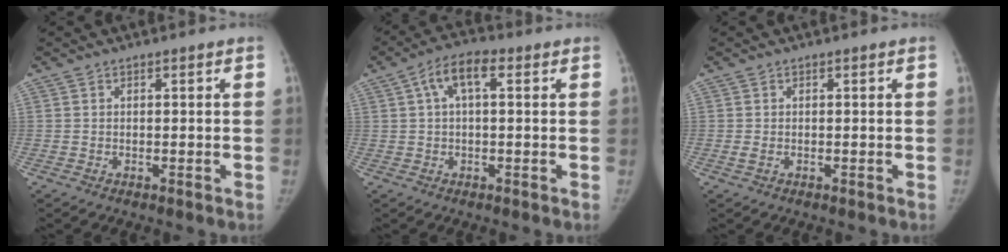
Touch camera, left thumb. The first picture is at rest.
{"total": 6.3, "force": [1.9, 2.8, 5.3], "torque": [-0.097, 0.023, 0.027]}
{"total": 0.9, "force": [-0.2, 0.5, 0.7], "torque": [-0.021, -0.003, -0.004]}